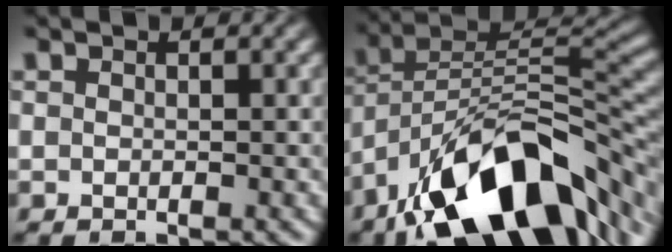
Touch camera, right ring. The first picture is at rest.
{"total": 15.1, "force": [-5.6, 8.0, 11.5], "torque": [-0.160, -0.016, -0.074]}